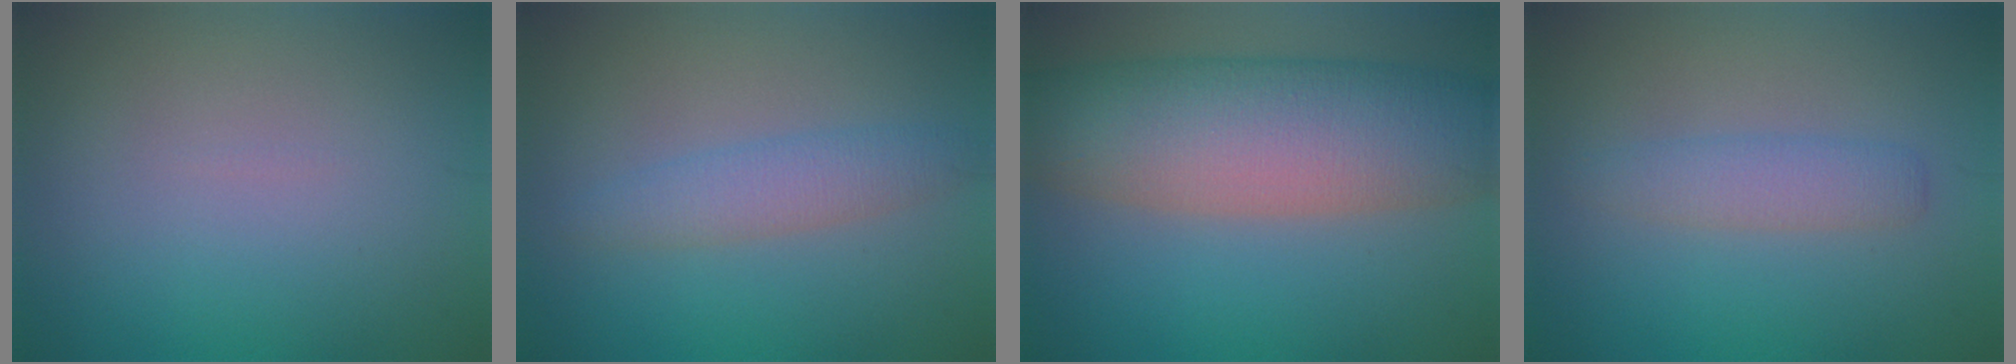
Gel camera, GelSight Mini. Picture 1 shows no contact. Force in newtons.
{"total": 2.7, "press": 2.7, "slide": 0.0}
{"total": 11.1, "press": 11.1, "slide": 0.6}
{"total": 2.4, "press": 2.4, "slide": 0.1}